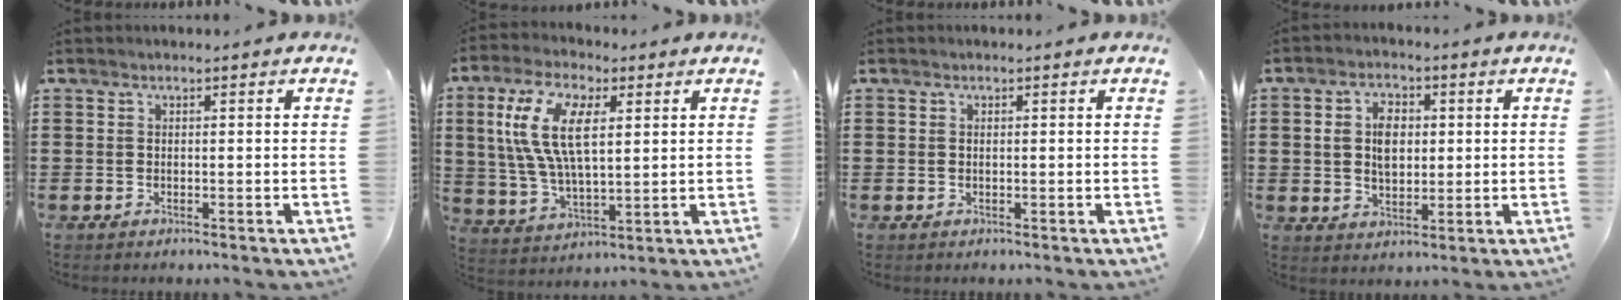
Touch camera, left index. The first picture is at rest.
{"total": 11.8, "force": [3.9, 5.2, 9.9], "torque": [-0.215, 0.009, 0.066]}
{"total": 0.0}
{"total": 5.6, "force": [1.0, 3.7, 4.0], "torque": [-0.080, 0.013, 0.012]}